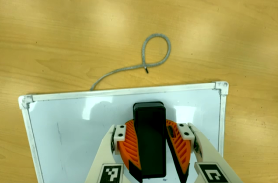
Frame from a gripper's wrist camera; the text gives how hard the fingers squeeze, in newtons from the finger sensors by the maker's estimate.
{"total": 16.3, "left": 17.9, "right": 14.8}